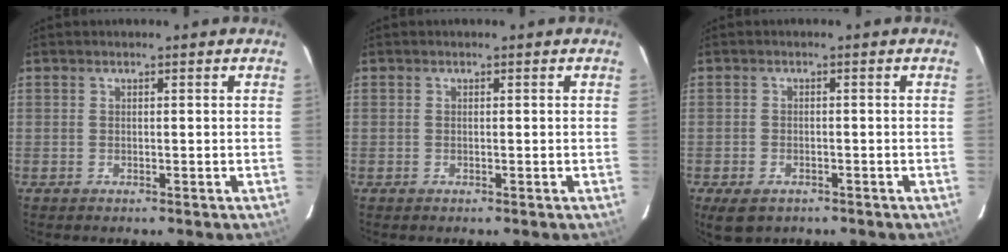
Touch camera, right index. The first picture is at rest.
{"total": 0.0}
{"total": 4.6, "force": [-2.8, 2.8, 2.3], "torque": [-0.055, -0.013, -0.045]}